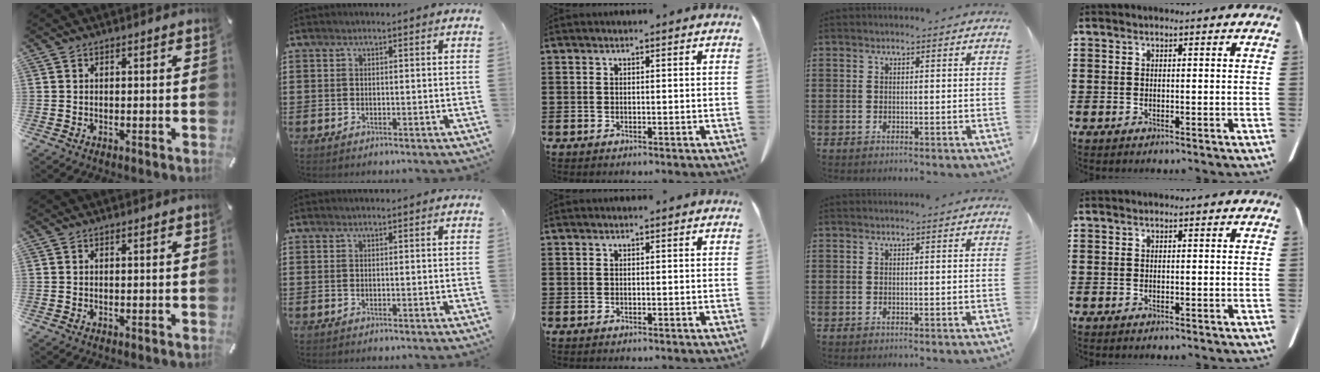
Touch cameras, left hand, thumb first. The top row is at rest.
{}